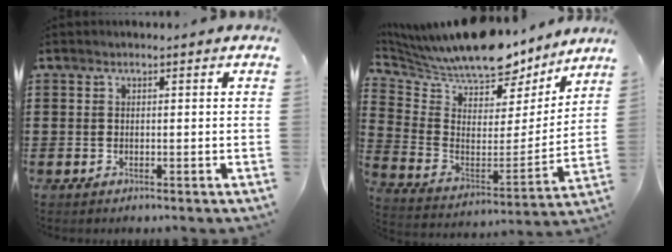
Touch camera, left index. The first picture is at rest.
{"total": 10.7, "force": [10.1, 2.5, 2.3], "torque": [-0.086, -0.082, 0.173]}